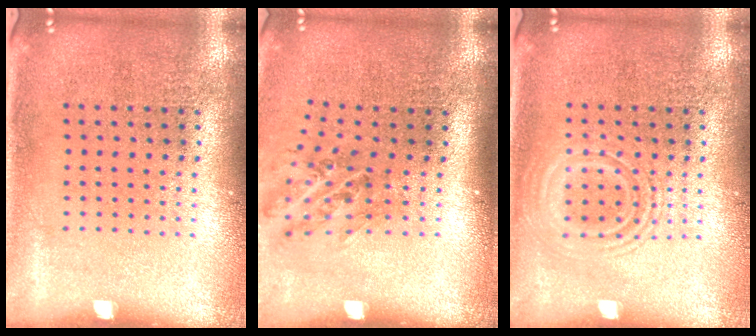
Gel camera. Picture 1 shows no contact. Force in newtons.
{"total": 1.1, "press": 1.0, "slide": 0.6}
{"total": 1.4, "press": 1.4, "slide": 0.2}